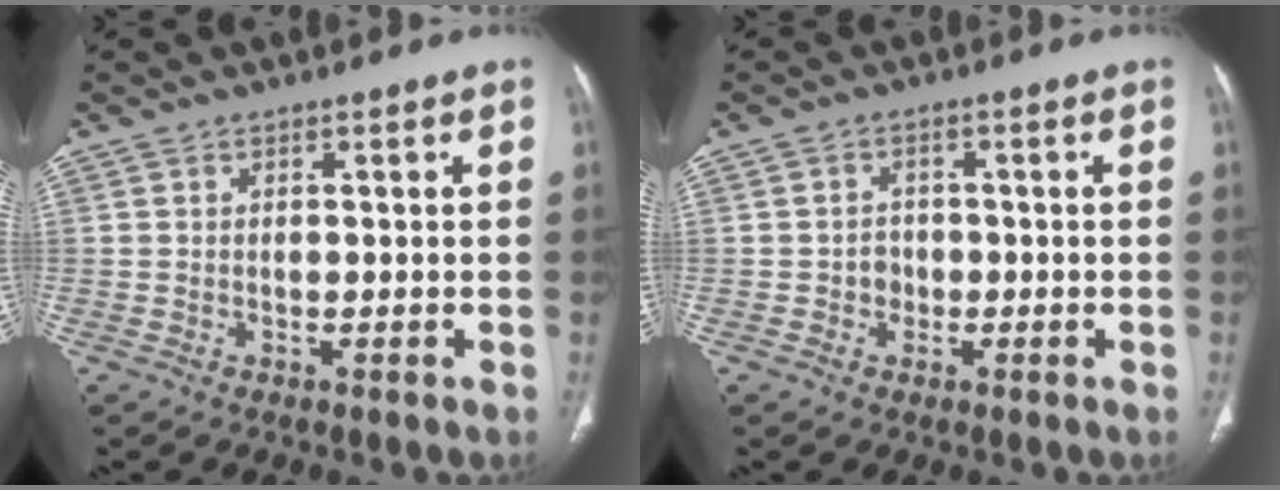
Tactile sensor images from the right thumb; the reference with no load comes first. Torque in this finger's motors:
{"motor_torque": [-0.06, -0.06, 0.14, 0.13, 0.00]}